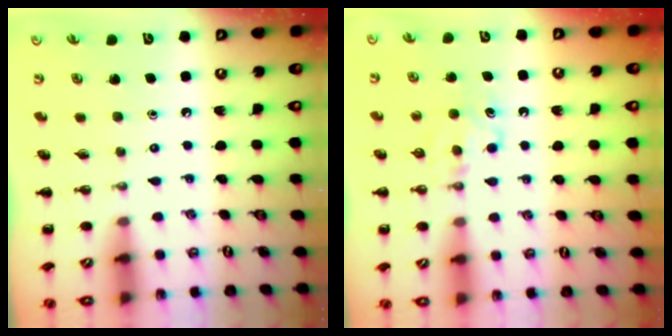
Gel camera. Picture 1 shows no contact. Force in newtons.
{"total": 5.2, "press": 5.0, "slide": 1.6}